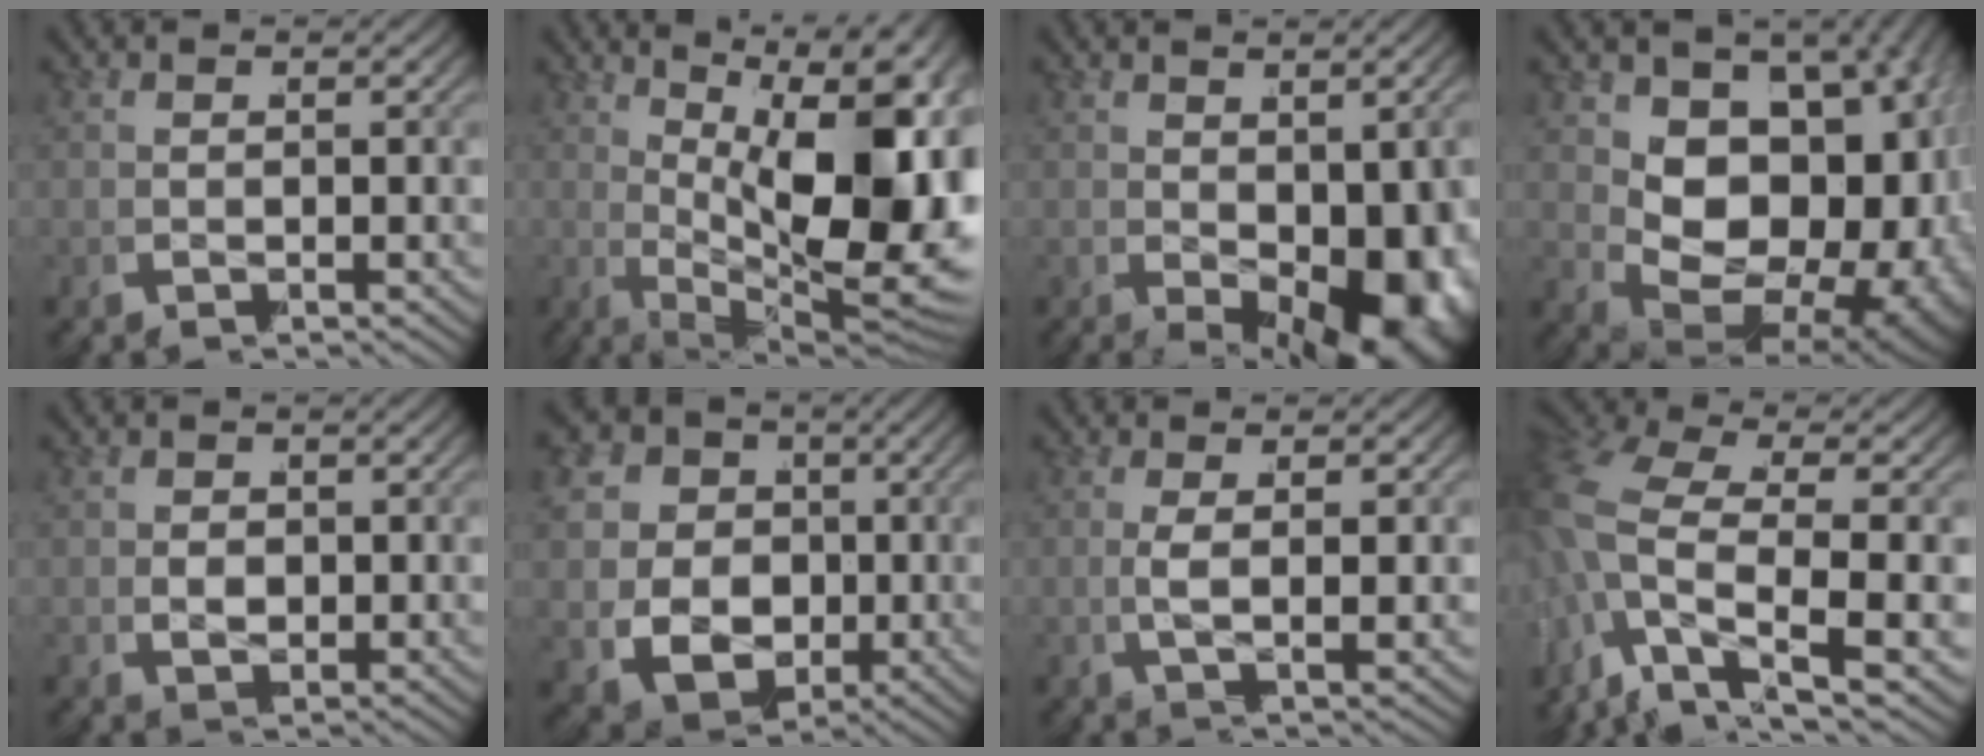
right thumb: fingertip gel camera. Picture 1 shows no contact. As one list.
[{"total": 18.3, "force": [-1.2, 9.3, 15.7], "torque": [-0.241, -0.049, 0.011]}, {"total": 11.1, "force": [-3.2, 6.3, 8.6], "torque": [-0.133, -0.042, -0.027]}, {"total": 21.2, "force": [-1.7, 14.9, 15.0], "torque": [-0.257, -0.067, 0.001]}, {"total": 2.3, "force": [-0.3, 1.9, 1.3], "torque": [-0.017, -0.010, 0.003]}, {"total": 17.8, "force": [0.4, 14.9, 9.8], "torque": [-0.215, -0.048, 0.009]}, {"total": 2.3, "force": [-0.1, 0.7, 2.2], "torque": [-0.046, -0.001, -0.002]}, {"total": 8.7, "force": [-1.0, 5.9, 6.3], "torque": [-0.164, -0.029, -0.008]}]